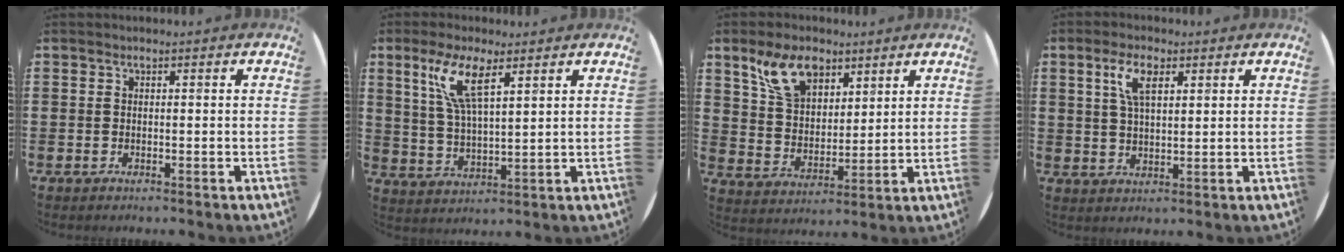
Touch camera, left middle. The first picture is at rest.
{"total": 7.3, "force": [4.5, 1.6, 5.5], "torque": [-0.122, -0.001, 0.078]}
{"total": 8.4, "force": [5.9, 4.4, 4.2], "torque": [-0.093, -0.003, 0.109]}
{"total": 5.2, "force": [2.7, 2.0, 3.9], "torque": [-0.078, 0.007, 0.045]}